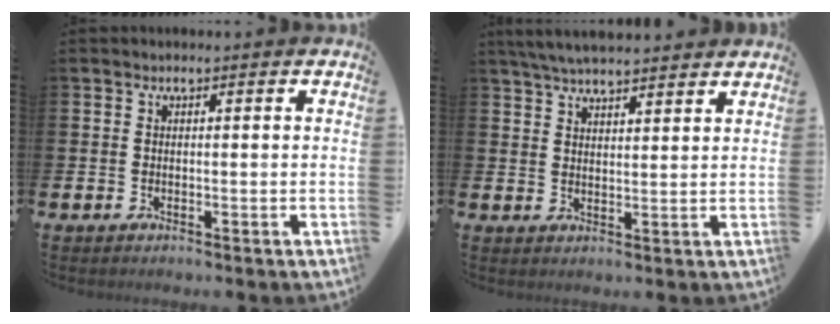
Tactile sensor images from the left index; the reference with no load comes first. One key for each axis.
{"total": 5.0, "fx": 4.8, "fy": 0.5, "fz": 1.3, "tx": -0.033, "ty": -0.015, "tz": 0.088}